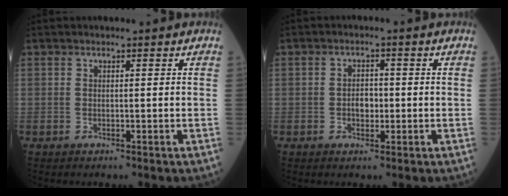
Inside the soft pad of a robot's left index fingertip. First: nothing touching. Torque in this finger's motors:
{"motor_torque": [0.31, -0.10, 0.12, 0.03]}